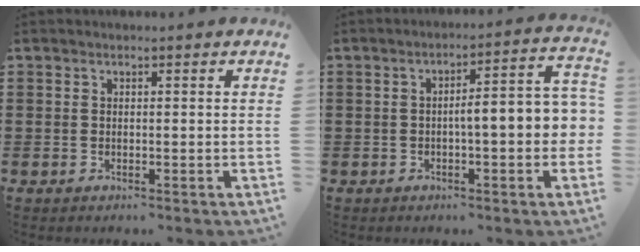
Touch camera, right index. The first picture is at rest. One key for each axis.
{"total": 6.6, "fx": -0.8, "fy": 1.0, "fz": 6.5, "tx": -0.106, "ty": -0.007, "tz": -0.019}